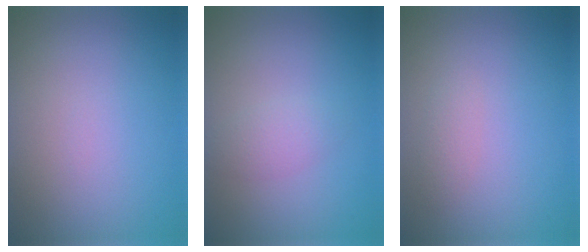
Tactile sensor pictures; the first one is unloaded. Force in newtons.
{"total": 1.5, "press": 1.5, "slide": 0.1}
{"total": 1.0, "press": 1.0, "slide": 0.0}